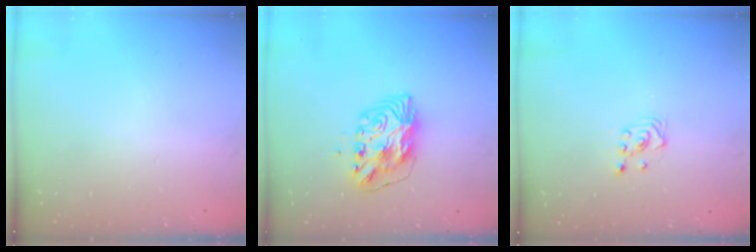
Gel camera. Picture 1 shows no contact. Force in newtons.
{"total": 10.3, "press": 10.3, "slide": 0.8}
{"total": 3.0, "press": 2.6, "slide": 1.5}